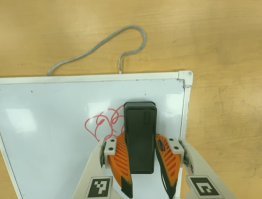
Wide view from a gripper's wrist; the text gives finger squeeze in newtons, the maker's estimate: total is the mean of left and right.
{"total": 12.6, "left": 12.6, "right": 12.7}